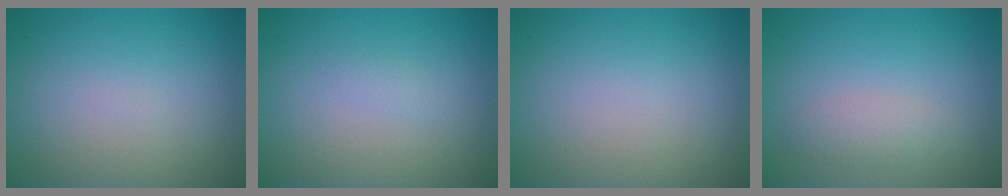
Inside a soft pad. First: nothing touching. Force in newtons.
{"total": 0.7, "press": 0.7, "slide": 0.0}
{"total": 0.0}
{"total": 1.7, "press": 1.7, "slide": 0.1}